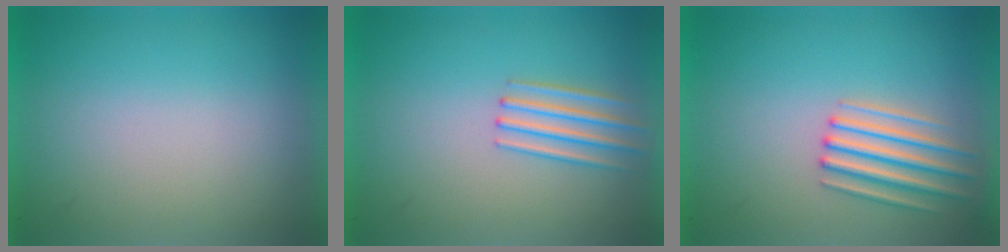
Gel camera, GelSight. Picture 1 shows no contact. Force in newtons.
{"total": 2.1}
{"total": 3.1}